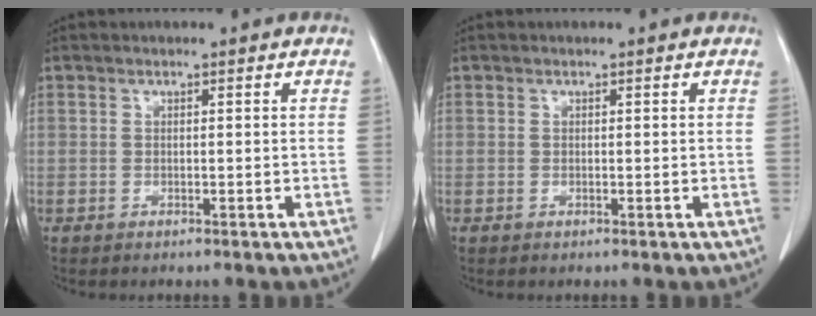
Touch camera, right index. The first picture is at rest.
{"total": 0.0}